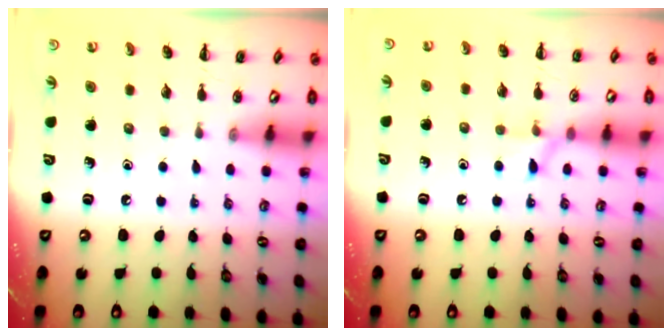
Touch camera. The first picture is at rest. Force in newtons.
{"total": 5.9, "press": 5.8, "slide": 0.8}